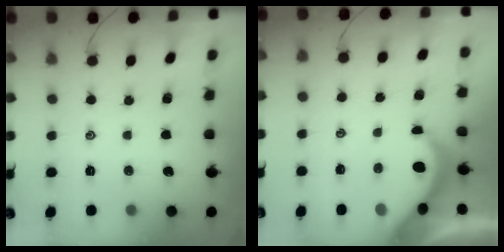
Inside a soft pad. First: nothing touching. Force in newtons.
{"total": 4.3, "press": 4.3, "slide": 0.5}